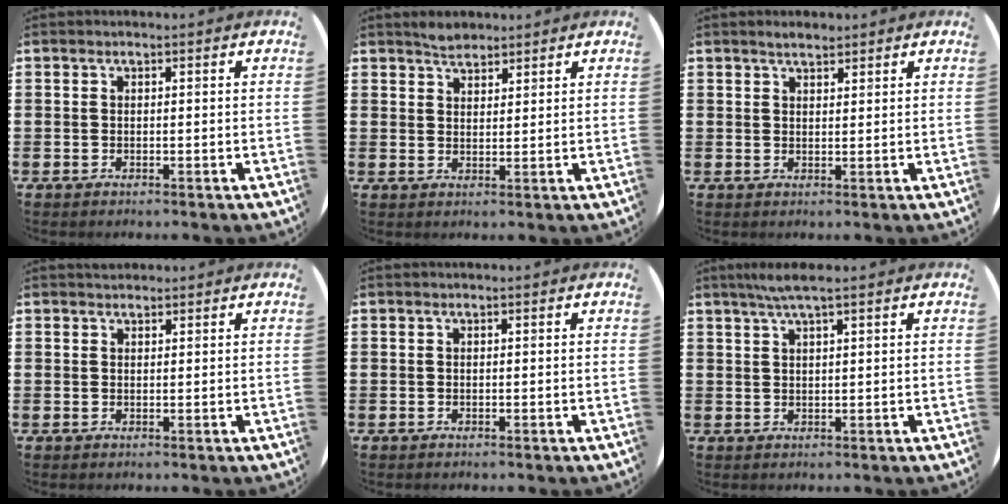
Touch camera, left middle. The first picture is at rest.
{"total": 2.5, "force": [2.3, 0.8, 0.3], "torque": [-0.001, 0.000, 0.042]}
{"total": 1.8, "force": [1.6, 0.4, 0.5], "torque": [-0.011, 0.005, 0.030]}
{"total": 1.0, "force": [0.9, 0.2, -0.1], "torque": [0.001, 0.002, 0.018]}
{"total": 0.0}
{"total": 3.0, "force": [2.2, 0.1, 2.0], "torque": [-0.042, 0.005, 0.038]}